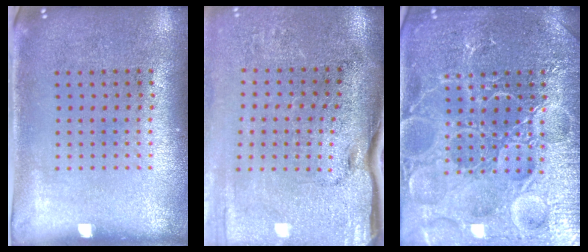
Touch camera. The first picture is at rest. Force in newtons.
{"total": 4.6, "press": 3.8, "slide": 2.5}
{"total": 7.3, "press": 7.2, "slide": 0.9}